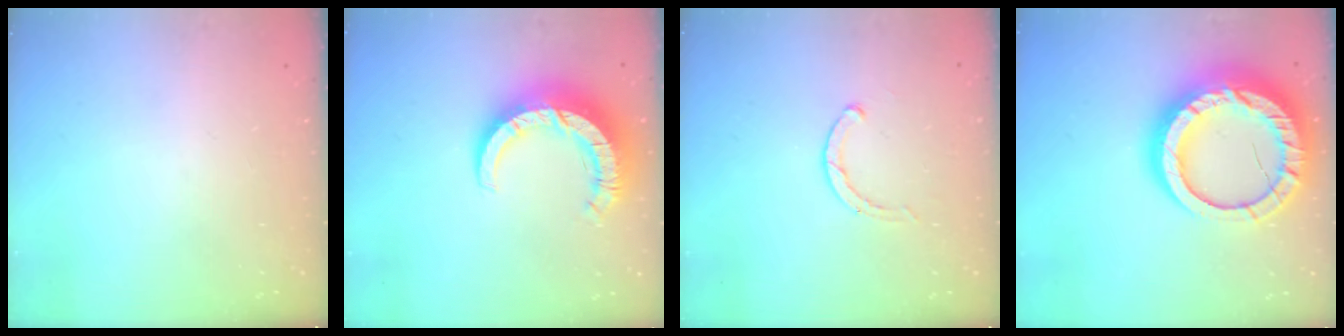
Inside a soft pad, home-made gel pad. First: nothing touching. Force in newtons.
{"total": 11.6, "press": 11.5, "slide": 1.3}
{"total": 1.9, "press": 1.8, "slide": 0.3}
{"total": 25.5, "press": 25.4, "slide": 2.4}